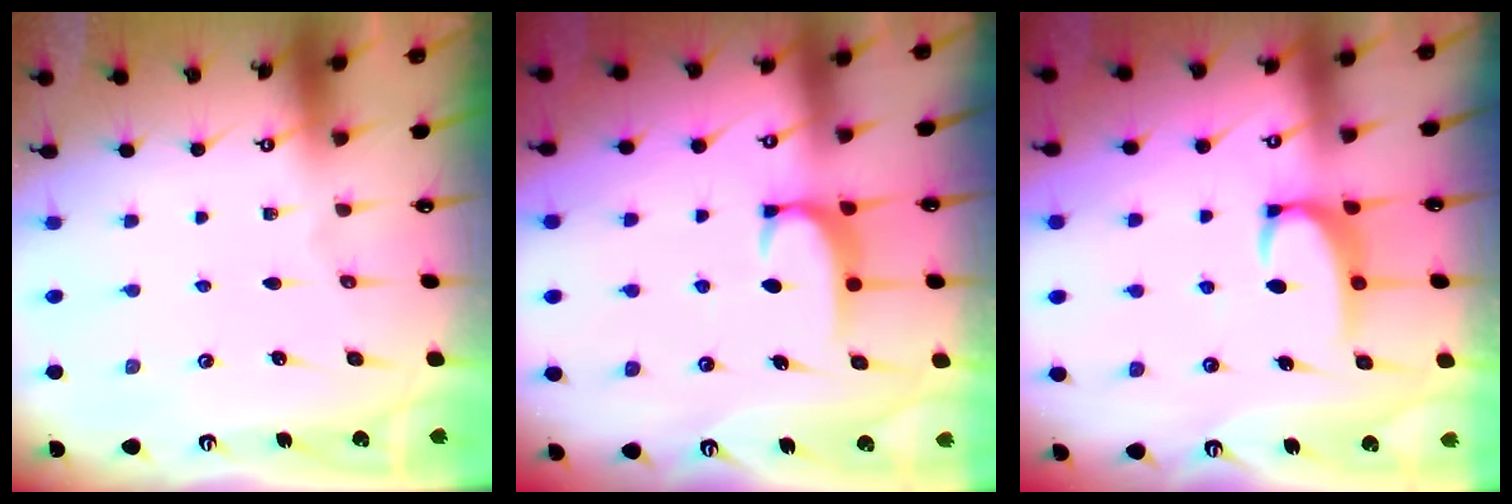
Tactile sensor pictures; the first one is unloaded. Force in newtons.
{"total": 1.8, "press": 1.7, "slide": 0.4}
{"total": 2.9, "press": 2.9, "slide": 0.5}